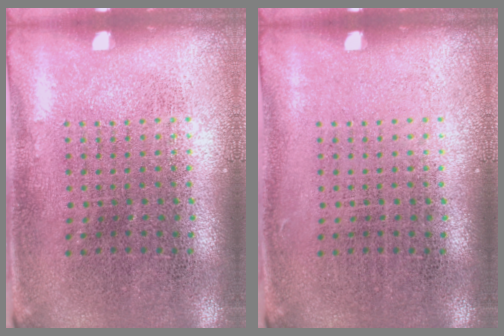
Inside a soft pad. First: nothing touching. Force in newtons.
{"total": 0.0}